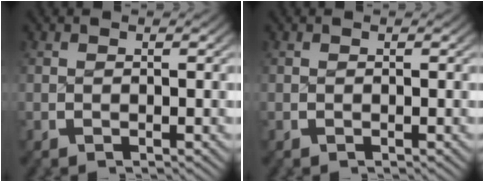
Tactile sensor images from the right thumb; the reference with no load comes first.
{"total": 0.0}